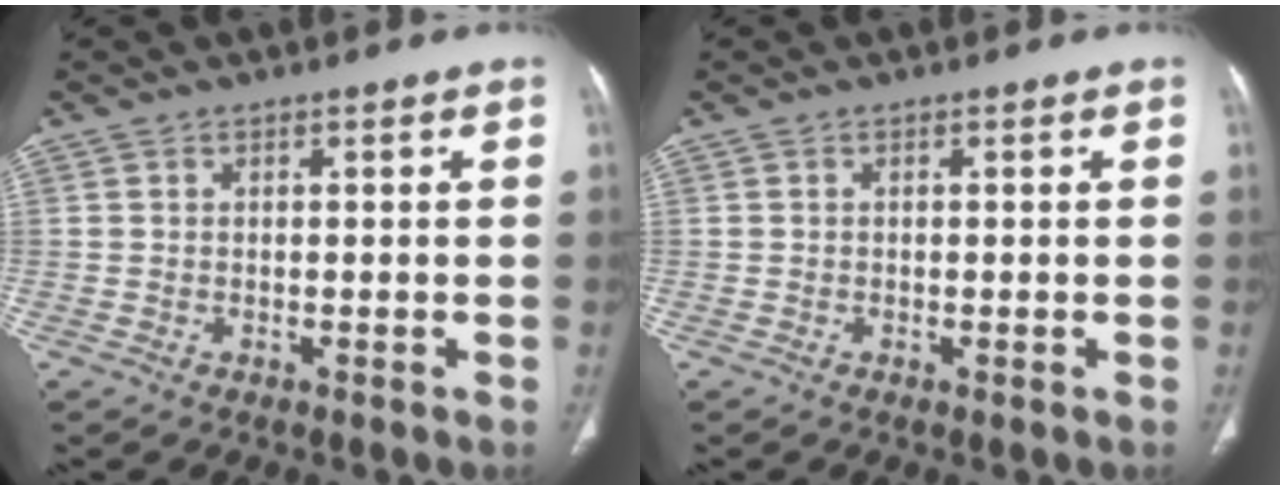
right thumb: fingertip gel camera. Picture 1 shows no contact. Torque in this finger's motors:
{"motor_torque": [0.60, -0.09, 0.44, -0.28, 0.00]}